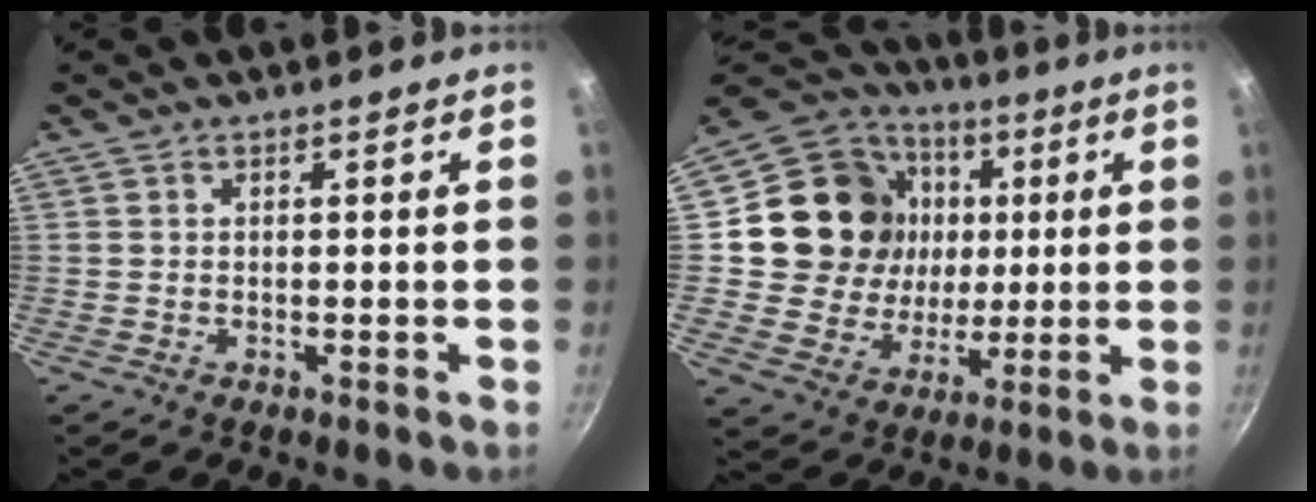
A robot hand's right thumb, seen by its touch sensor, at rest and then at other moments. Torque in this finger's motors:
{"motor_torque": [0.97, 2.73, 0.59, -0.90, 0.28]}